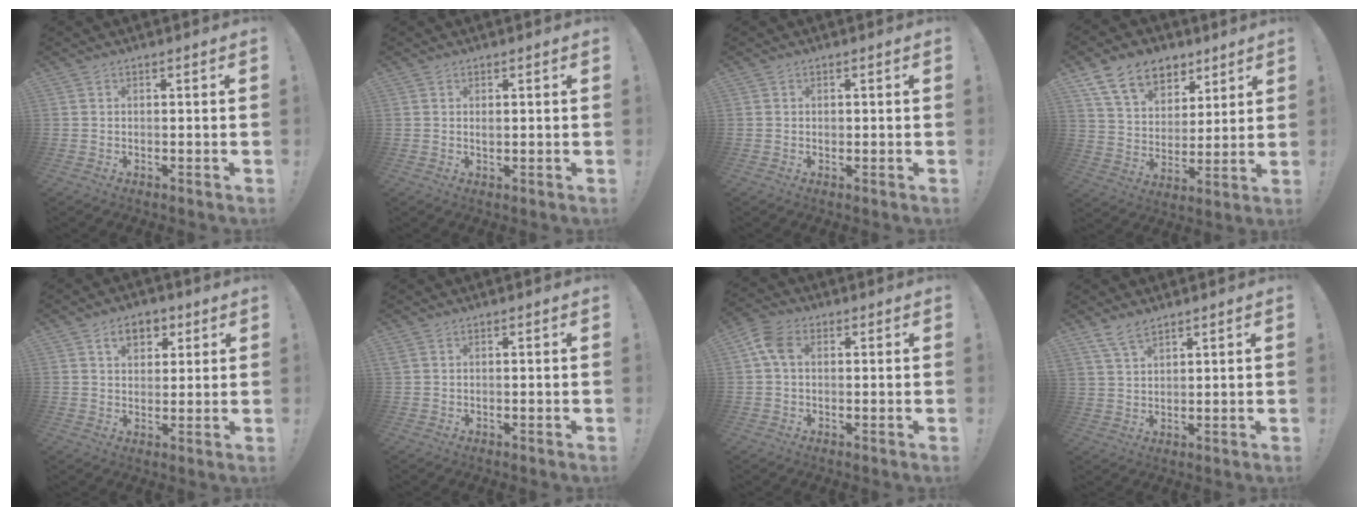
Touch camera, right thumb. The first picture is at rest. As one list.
[{"total": 0.8, "force": [0.2, 0.7, 0.4], "torque": [-0.007, 0.002, 0.003]}, {"total": 0.6, "force": [-0.1, 0.6, 0.1], "torque": [0.003, 0.001, -0.004]}, {"total": 15.4, "force": [9.3, 10.3, 6.8], "torque": [-0.102, -0.054, 0.175]}, {"total": 7.6, "force": [3.5, 5.4, 4.0], "torque": [-0.045, -0.006, 0.062]}, {"total": 0.8, "force": [0.4, 0.4, 0.5], "torque": [-0.012, 0.003, 0.008]}, {"total": 6.7, "force": [1.5, 4.6, 4.6], "torque": [-0.097, 0.007, 0.029]}, {"total": 5.9, "force": [4.8, 2.3, 2.7], "torque": [-0.050, -0.023, 0.091]}]